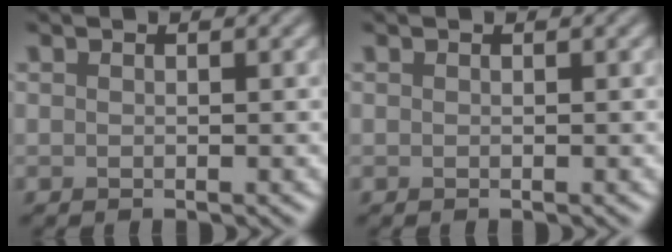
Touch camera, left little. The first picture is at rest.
{"total": 0.0}